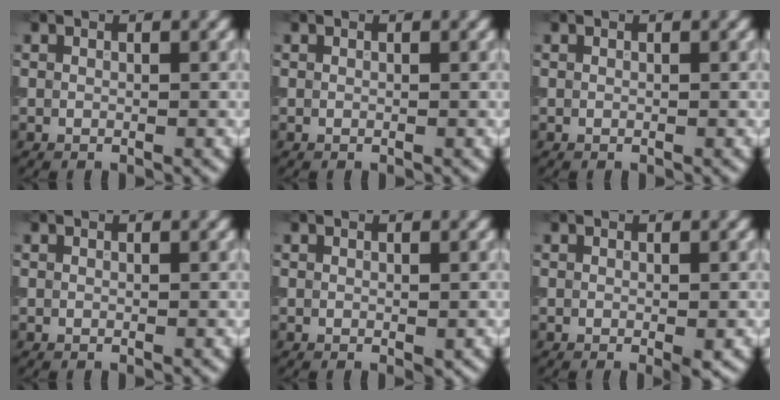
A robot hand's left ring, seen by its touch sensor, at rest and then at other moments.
{"total": 0.0}
{"total": 0.0}
{"total": 0.0}
{"total": 0.6, "force": [-0.1, 0.3, 0.5], "torque": [-0.005, -0.002, 0.000]}
{"total": 1.0, "force": [-0.3, 0.1, 1.0], "torque": [-0.013, -0.005, -0.003]}